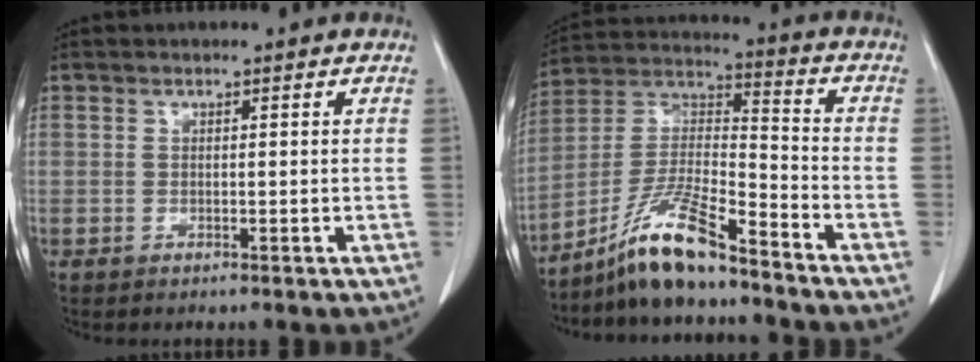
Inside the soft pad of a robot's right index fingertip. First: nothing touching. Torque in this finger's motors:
{"motor_torque": [1.00, -0.95, 0.30, 0.13]}